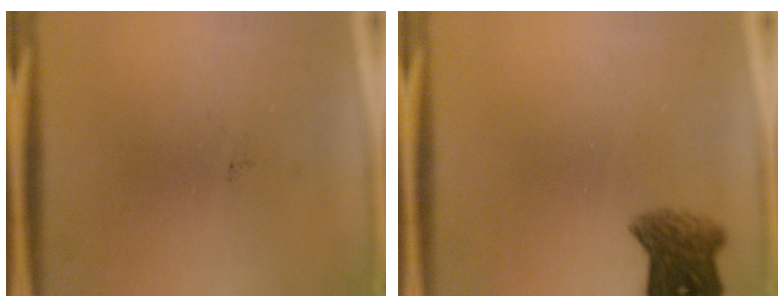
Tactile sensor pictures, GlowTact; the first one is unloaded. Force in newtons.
{"total": 5.5}